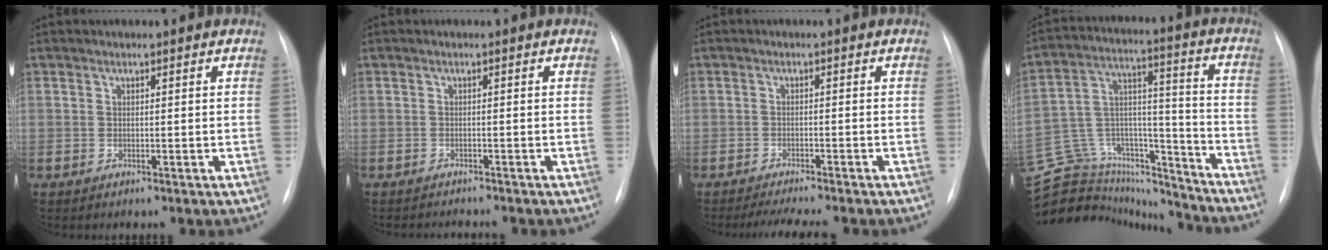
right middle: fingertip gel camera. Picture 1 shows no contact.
{"total": 2.6, "force": [-2.6, 0.1, 0.5], "torque": [-0.004, -0.005, -0.033]}
{"total": 5.8, "force": [-5.0, 0.6, 2.7], "torque": [-0.039, -0.009, -0.077]}
{"total": 22.7, "force": [-21.0, 6.8, 5.1], "torque": [-0.127, 0.050, -0.331]}